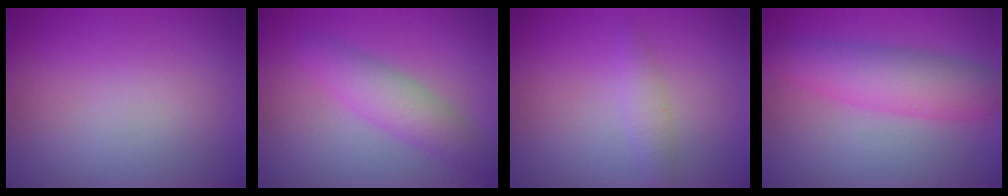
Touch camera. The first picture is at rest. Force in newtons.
{"total": 3.5, "press": 3.5, "slide": 0.1}
{"total": 1.5, "press": 1.5, "slide": 0.1}
{"total": 5.1, "press": 5.0, "slide": 0.2}